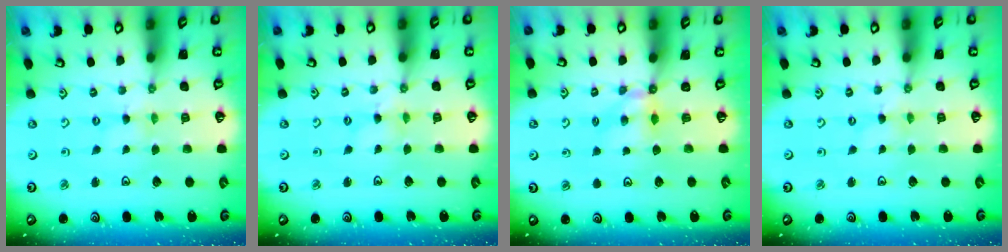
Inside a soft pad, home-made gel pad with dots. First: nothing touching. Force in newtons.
{"total": 1.2, "press": 1.2, "slide": 0.3}
{"total": 5.3, "press": 5.2, "slide": 0.6}
{"total": 0.0}